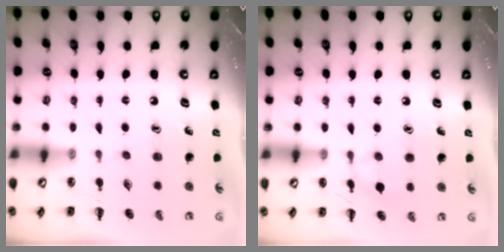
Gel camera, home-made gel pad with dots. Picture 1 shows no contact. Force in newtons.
{"total": 5.9, "press": 5.7, "slide": 1.5}